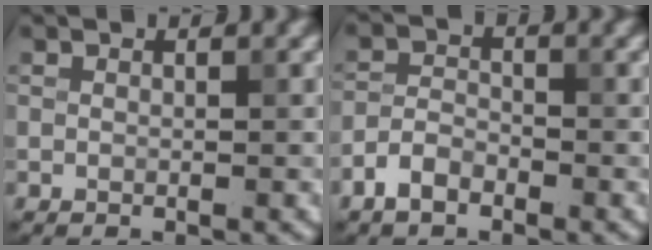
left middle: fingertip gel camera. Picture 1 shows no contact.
{"total": 2.6, "force": [-1.7, 1.3, 1.4], "torque": [-0.027, 0.005, -0.041]}